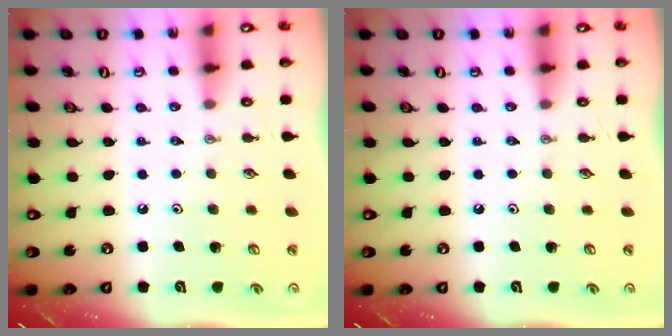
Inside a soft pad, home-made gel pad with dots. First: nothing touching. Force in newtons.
{"total": 0.0}